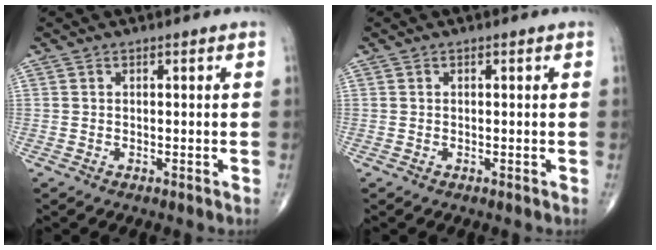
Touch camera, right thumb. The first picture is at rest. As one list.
[{"total": 0.0}]